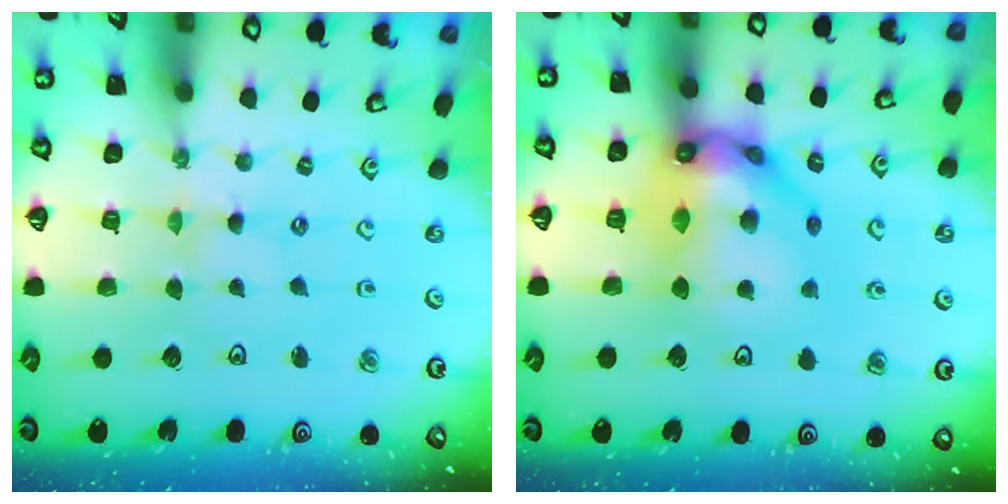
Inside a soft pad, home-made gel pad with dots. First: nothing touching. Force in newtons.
{"total": 17.4, "press": 17.4, "slide": 1.5}